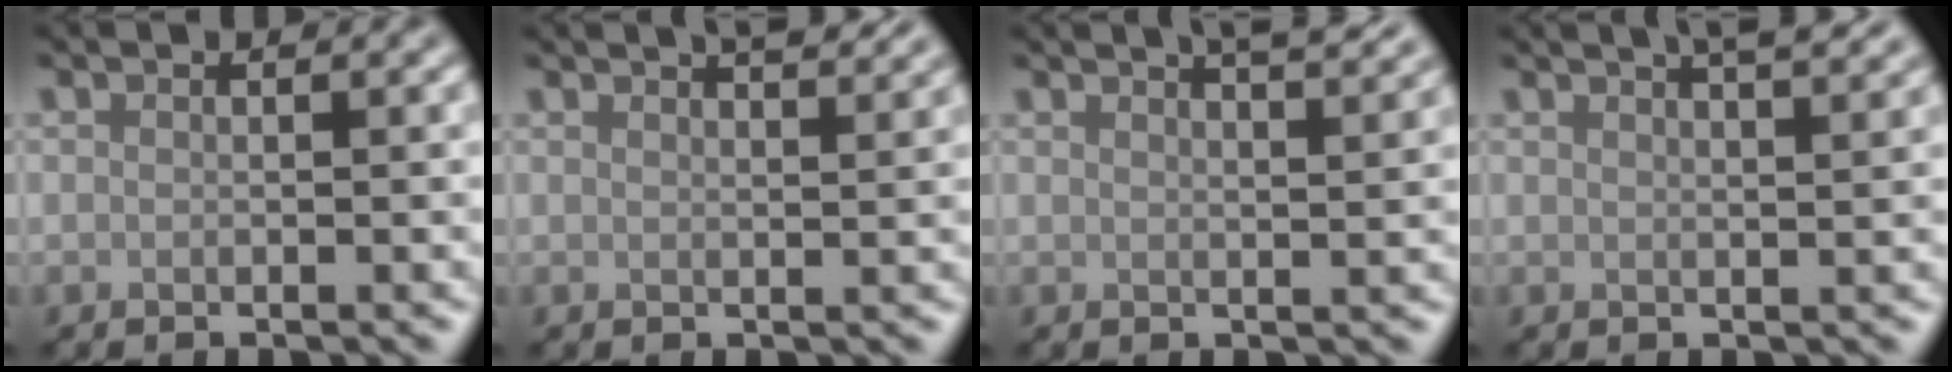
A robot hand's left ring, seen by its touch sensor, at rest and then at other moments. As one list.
[{"total": 4.3, "force": [3.3, 1.4, 2.4], "torque": [-0.004, 0.022, 0.017]}, {"total": 5.9, "force": [4.3, 2.0, 3.5], "torque": [-0.020, 0.038, 0.028]}, {"total": 6.4, "force": [4.4, 2.3, 3.9], "torque": [-0.024, 0.043, 0.032]}]